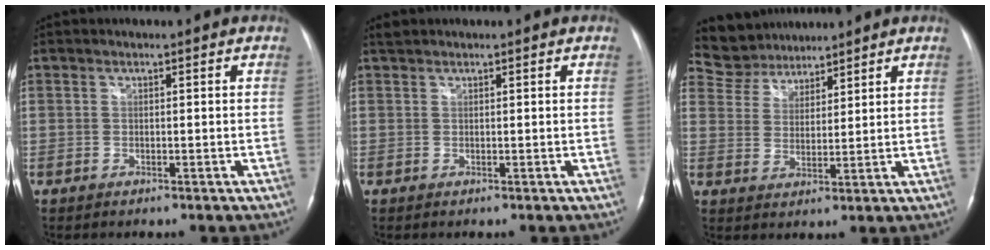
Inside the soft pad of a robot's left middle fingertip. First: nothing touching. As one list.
[{"total": 0.8, "force": [0.8, 0.1, 0.0], "torque": [-0.011, 0.010, 0.019]}, {"total": 6.9, "force": [6.4, 2.6, -0.2], "torque": [-0.009, 0.017, 0.126]}]